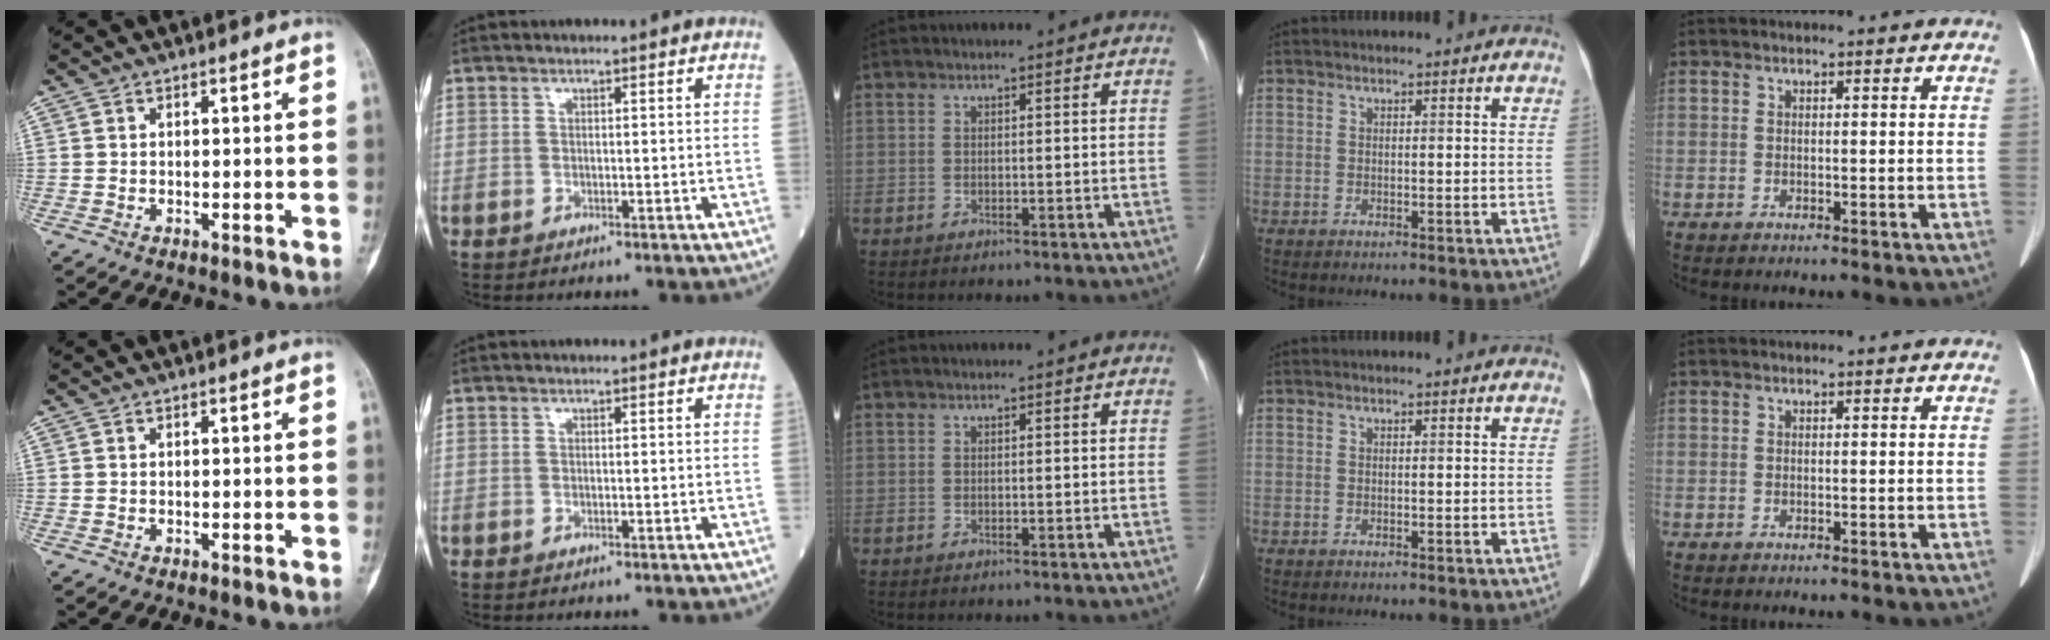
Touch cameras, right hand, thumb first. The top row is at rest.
{}